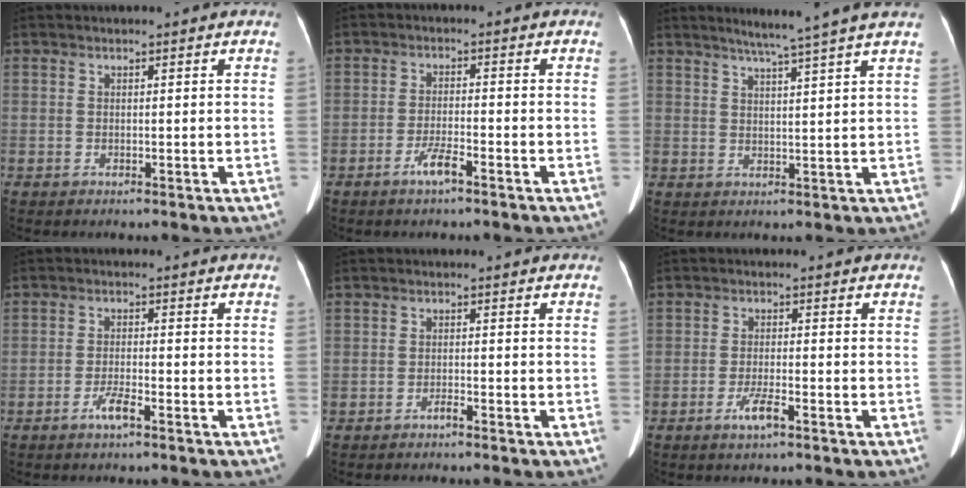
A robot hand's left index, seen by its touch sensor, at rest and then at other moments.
{"total": 3.4, "force": [-2.4, 0.3, 2.4], "torque": [-0.049, -0.006, -0.047]}
{"total": 7.3, "force": [5.8, -1.8, 4.1], "torque": [-0.060, 0.004, 0.078]}
{"total": 2.9, "force": [-2.0, 0.2, 2.1], "torque": [-0.042, -0.005, -0.040]}
{"total": 1.1, "force": [-1.0, 0.0, 0.5], "torque": [-0.010, -0.002, -0.018]}
{"total": 3.2, "force": [-2.0, 0.3, 2.5], "torque": [-0.051, -0.007, -0.040]}